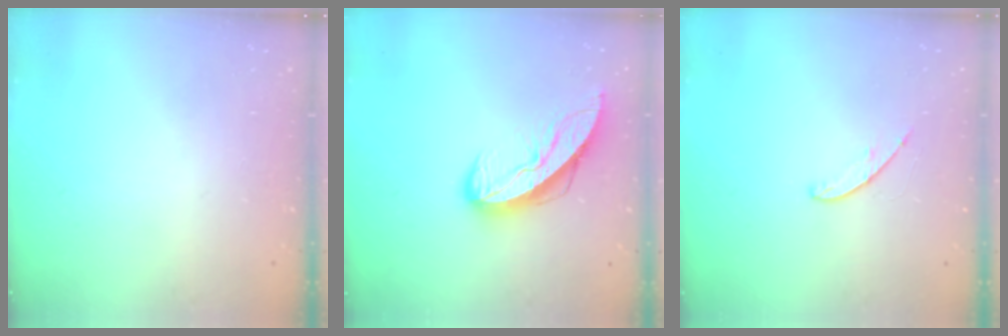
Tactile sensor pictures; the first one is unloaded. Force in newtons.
{"total": 8.9, "press": 8.9, "slide": 0.8}
{"total": 4.1, "press": 4.0, "slide": 0.4}